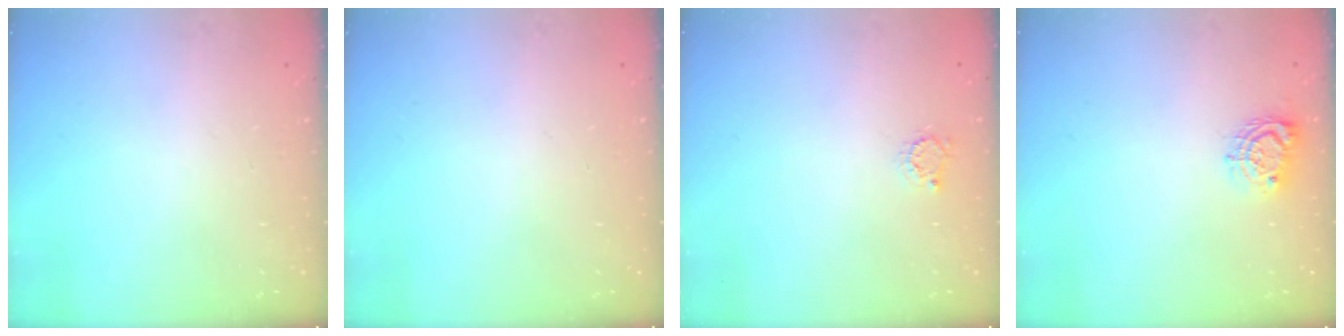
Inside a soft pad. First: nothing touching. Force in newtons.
{"total": 0.0}
{"total": 2.8, "press": 2.8, "slide": 0.4}
{"total": 7.8, "press": 7.8, "slide": 0.2}